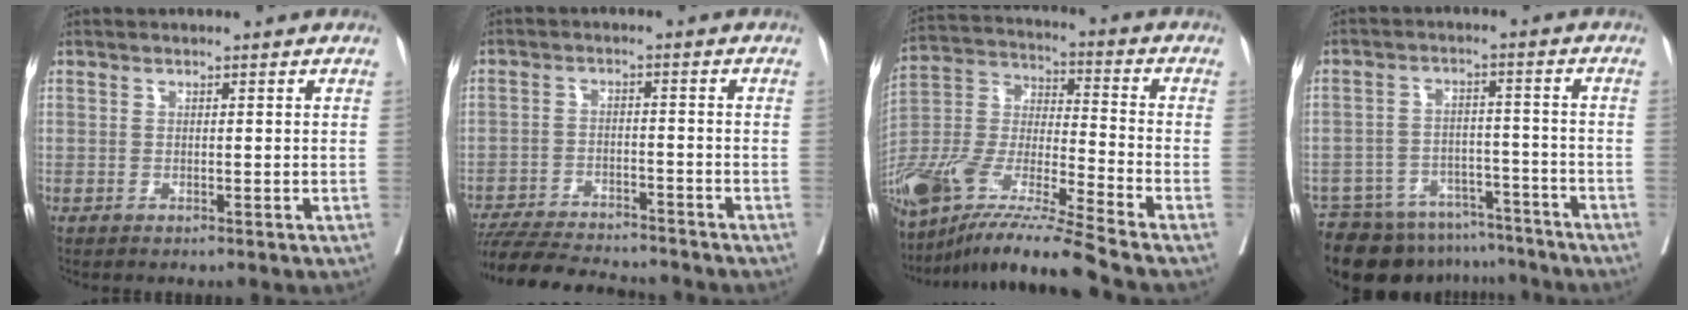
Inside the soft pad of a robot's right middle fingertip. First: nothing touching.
{"total": 13.9, "force": [-12.8, 1.9, 5.1], "torque": [-0.092, -0.016, -0.193]}
{"total": 19.7, "force": [-15.6, -0.6, 12.1], "torque": [-0.281, -0.038, -0.301]}
{"total": 13.7, "force": [-11.9, 6.0, 3.1], "torque": [-0.049, 0.012, -0.166]}